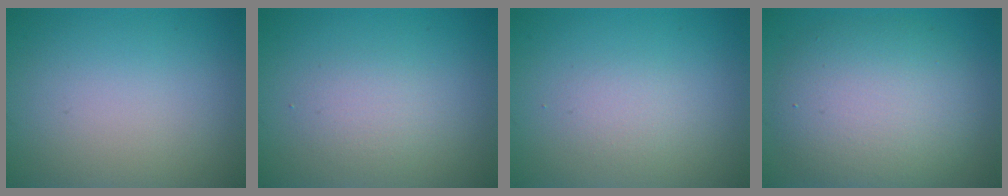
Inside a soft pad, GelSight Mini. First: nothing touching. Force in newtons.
{"total": 1.7, "press": 1.7, "slide": 0.2}
{"total": 1.4, "press": 1.4, "slide": 0.1}
{"total": 7.6, "press": 7.5, "slide": 0.5}